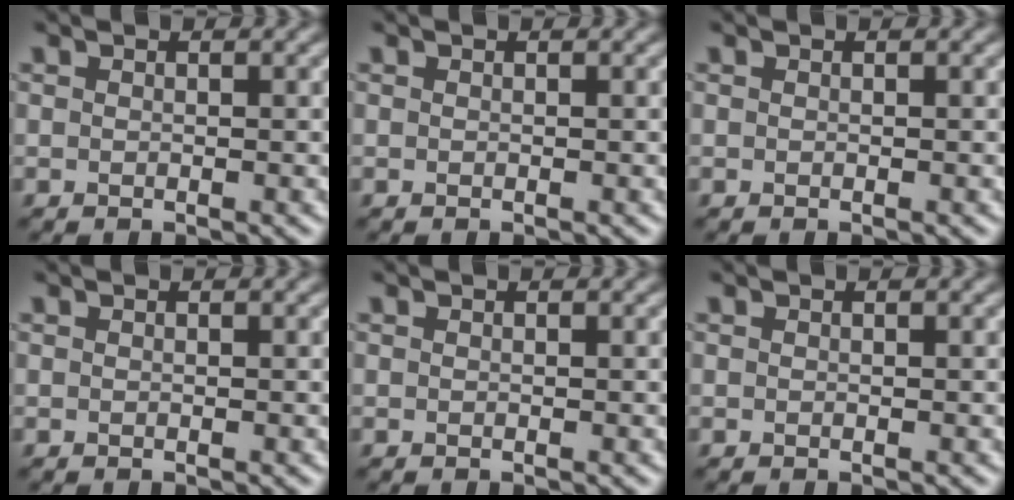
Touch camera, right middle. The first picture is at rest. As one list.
[{"total": 0.0}, {"total": 0.0}, {"total": 0.0}, {"total": 0.0}, {"total": 0.0}]